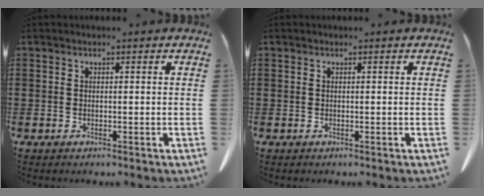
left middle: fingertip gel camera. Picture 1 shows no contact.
{"total": 0.0}